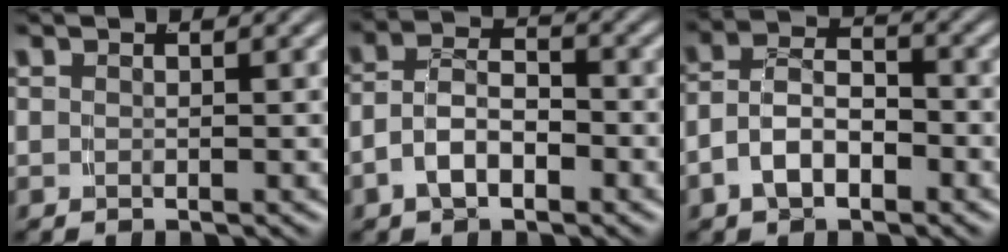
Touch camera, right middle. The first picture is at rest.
{"total": 5.5, "force": [-1.9, 4.0, 3.3], "torque": [-0.064, -0.012, -0.030]}
{"total": 6.1, "force": [-1.9, 4.5, 3.5], "torque": [-0.069, -0.013, -0.033]}